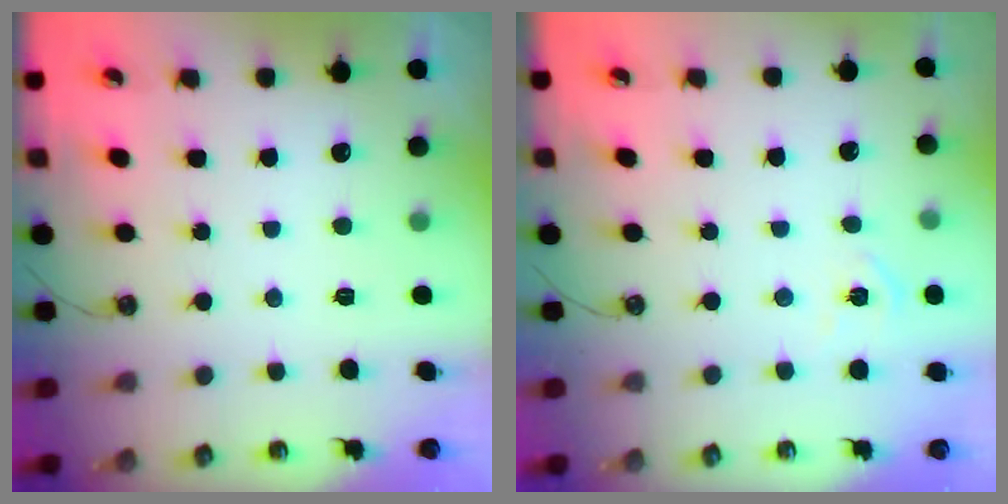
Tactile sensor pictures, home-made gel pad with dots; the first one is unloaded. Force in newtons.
{"total": 4.4, "press": 4.3, "slide": 0.6}